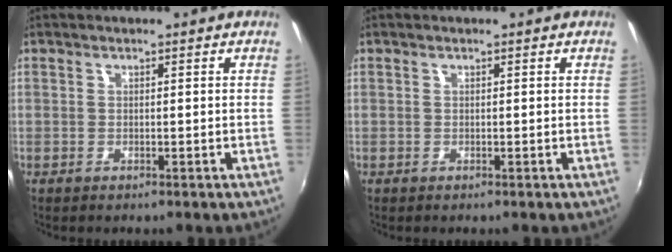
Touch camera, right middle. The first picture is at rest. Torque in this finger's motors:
{"motor_torque": [0.00, 0.00, 0.00, 0.00]}